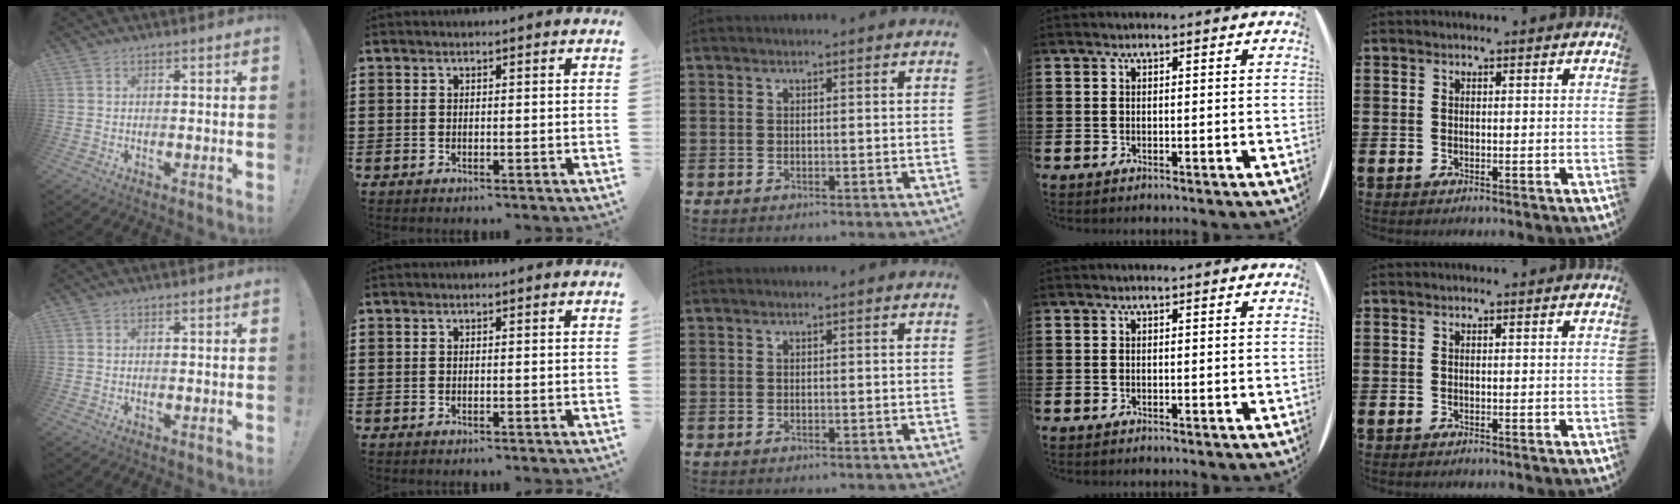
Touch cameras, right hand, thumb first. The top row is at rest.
{}